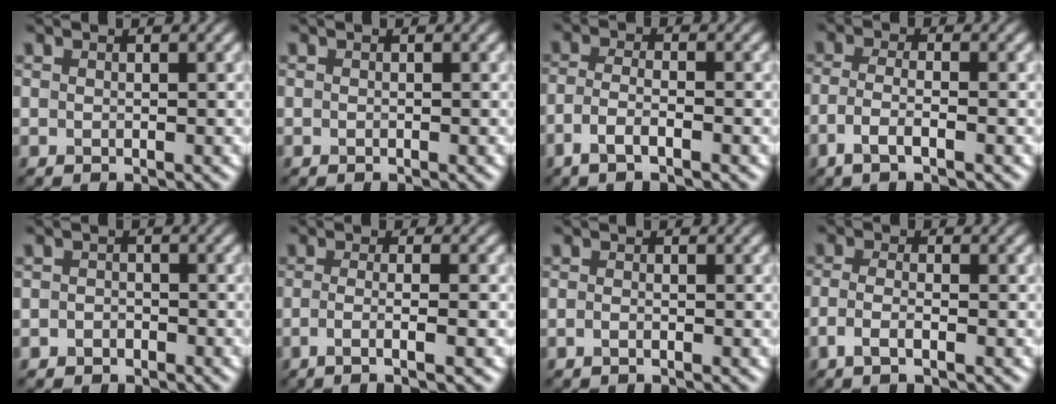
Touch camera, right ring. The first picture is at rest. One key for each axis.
{"total": 0.0}
{"total": 2.8, "fx": -1.6, "fy": 0.7, "fz": 2.3, "tx": -0.048, "ty": 0.001, "tz": -0.039}
{"total": 3.0, "fx": -1.4, "fy": 0.7, "fz": 2.5, "tx": -0.053, "ty": 0.000, "tz": -0.035}
{"total": 1.2, "fx": -0.8, "fy": 0.9, "fz": 0.2, "tx": 0.002, "ty": 0.002, "tz": -0.015}
{"total": 3.8, "fx": -1.2, "fy": 1.0, "fz": 3.5, "tx": -0.052, "ty": -0.010, "tz": -0.028}
{"total": 0.7, "fx": -0.4, "fy": 0.2, "fz": 0.5, "tx": -0.010, "ty": -0.003, "tz": -0.008}
{"total": 2.3, "fx": -1.1, "fy": 0.7, "fz": 1.9, "tx": -0.040, "ty": -0.002, "tz": -0.028}